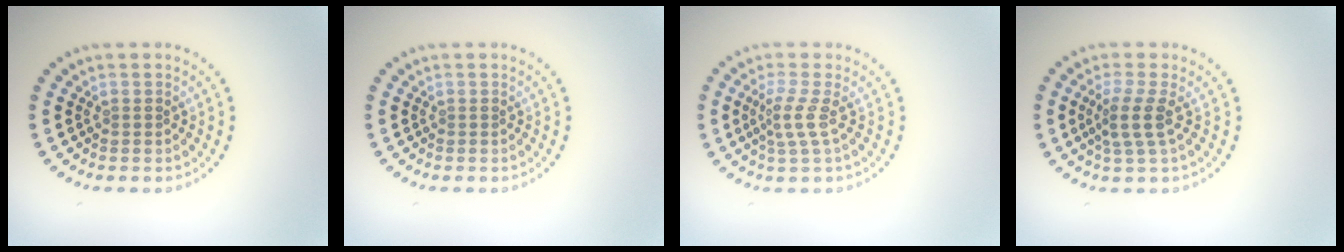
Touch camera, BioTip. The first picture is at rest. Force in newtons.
{"total": 0.0}
{"total": 2.2, "press": 1.5, "slide": 1.6}
{"total": 2.5, "press": 1.9, "slide": 1.7}